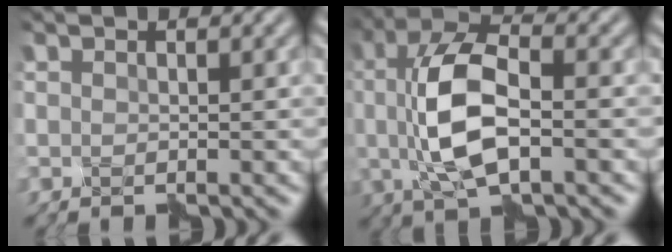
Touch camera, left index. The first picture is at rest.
{"total": 6.8, "force": [-0.2, 2.5, 6.3], "torque": [-0.138, 0.010, -0.008]}